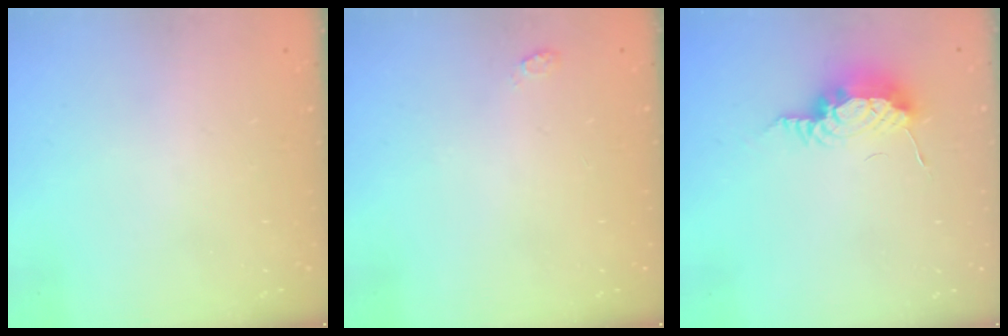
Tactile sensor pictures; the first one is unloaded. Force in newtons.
{"total": 3.6, "press": 3.6, "slide": 0.6}
{"total": 8.5, "press": 8.4, "slide": 1.4}